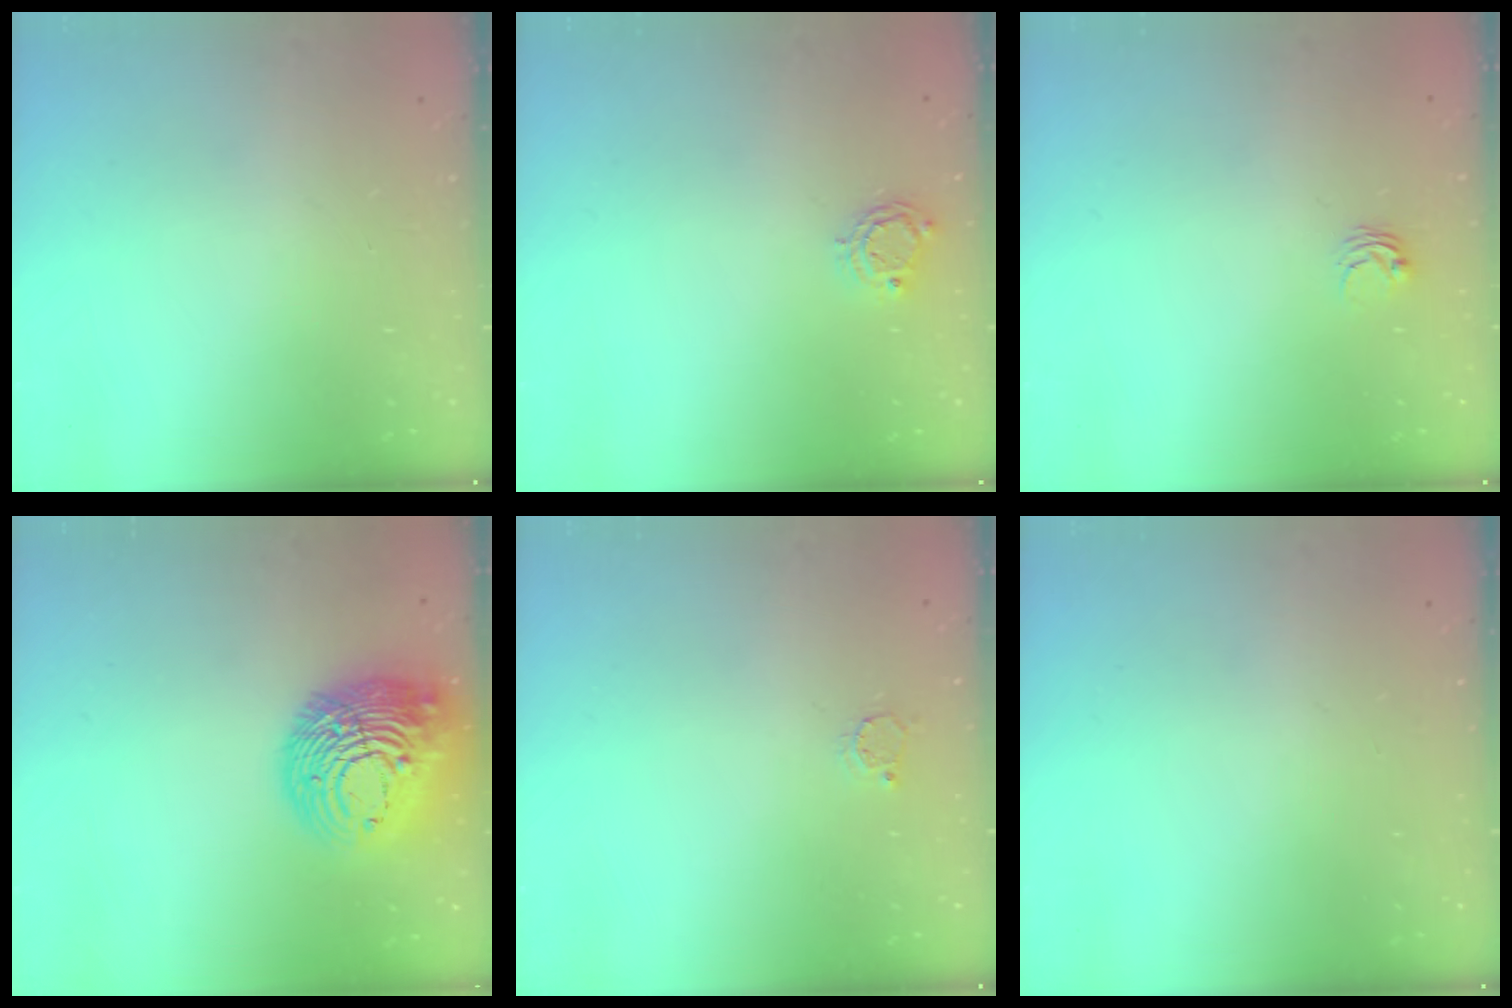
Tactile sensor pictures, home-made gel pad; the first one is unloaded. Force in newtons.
{"total": 4.8, "press": 4.8, "slide": 0.2}
{"total": 3.4, "press": 3.4, "slide": 0.2}
{"total": 19.4, "press": 19.3, "slide": 2.1}
{"total": 2.7, "press": 2.7, "slide": 0.2}
{"total": 0.0}